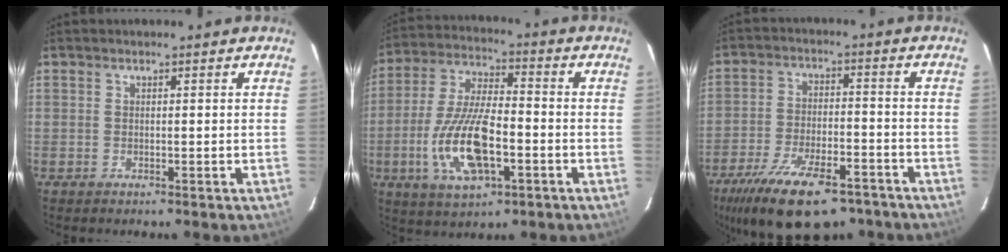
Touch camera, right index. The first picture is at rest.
{"total": 15.5, "force": [-4.7, 6.1, 13.5], "torque": [-0.286, -0.008, -0.084]}
{"total": 19.4, "force": [-13.6, 7.8, 11.4], "torque": [-0.227, -0.029, -0.209]}